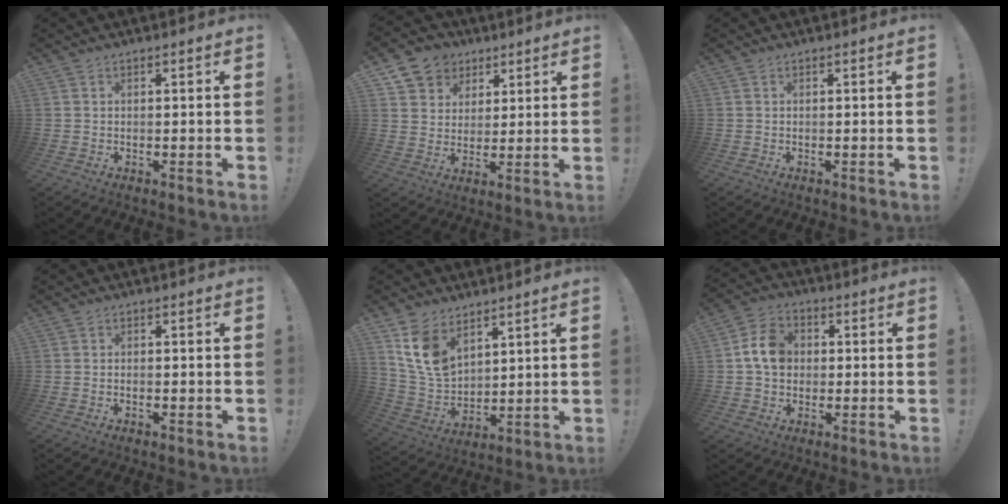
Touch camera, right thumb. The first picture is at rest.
{"total": 9.2, "force": [4.6, 7.7, 1.8], "torque": [-0.025, -0.027, 0.094]}
{"total": 0.0}
{"total": 0.6, "force": [-0.5, 0.2, 0.3], "torque": [-0.006, 0.001, -0.009]}
{"total": 12.3, "force": [7.6, 7.4, 6.2], "torque": [-0.123, -0.045, 0.154]}
{"total": 9.7, "force": [1.1, 7.7, 5.7], "torque": [-0.097, 0.018, 0.025]}